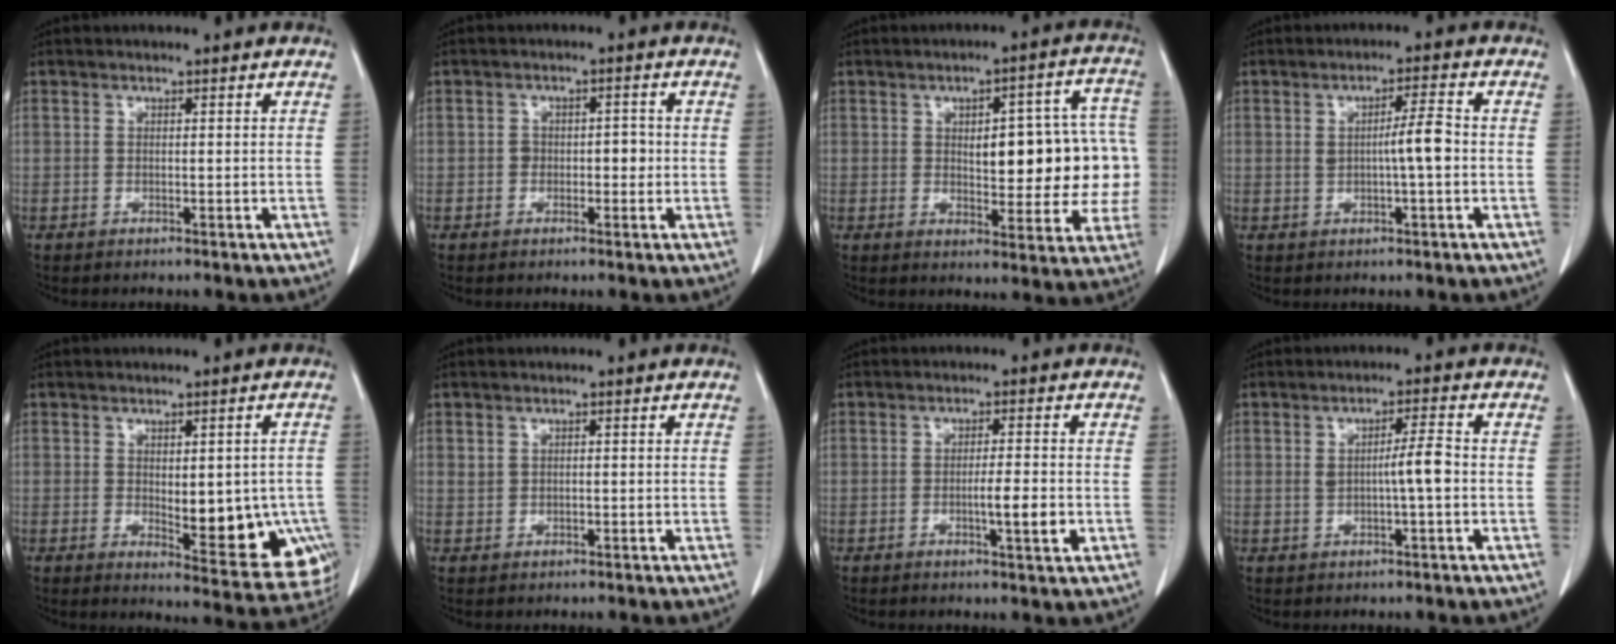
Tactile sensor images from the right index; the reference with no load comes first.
{"total": 2.8, "force": [-0.4, 1.8, 2.1], "torque": [-0.022, 0.013, -0.002]}
{"total": 15.4, "force": [0.5, 5.7, 14.3], "torque": [-0.164, 0.034, 0.014]}
{"total": 4.4, "force": [-0.1, 0.1, 4.4], "torque": [-0.069, 0.005, 0.000]}
{"total": 12.6, "force": [-2.5, 5.4, 11.1], "torque": [-0.107, 0.000, -0.014]}
{"total": 0.9, "force": [0.4, 0.6, 0.4], "torque": [-0.006, 0.011, 0.012]}
{"total": 4.6, "force": [-1.1, 0.2, 4.4], "torque": [-0.066, -0.003, -0.013]}
{"total": 4.1, "force": [-0.1, 0.0, 4.1], "torque": [-0.066, 0.004, 0.001]}